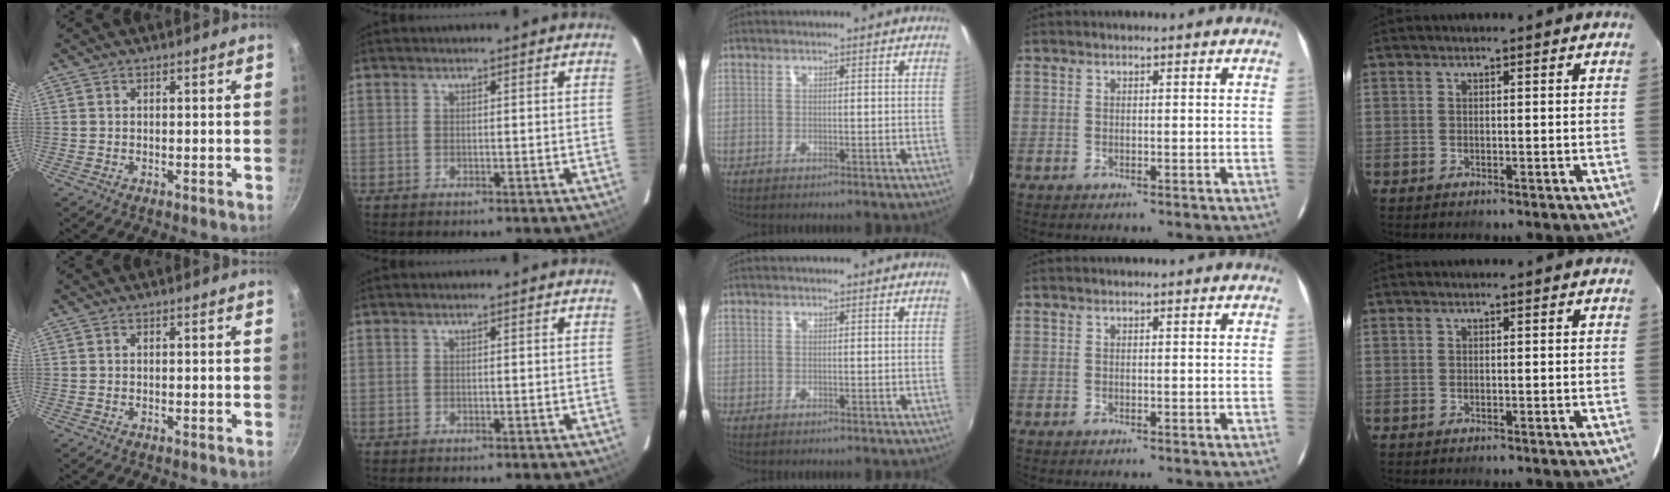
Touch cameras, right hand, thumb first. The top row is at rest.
{}